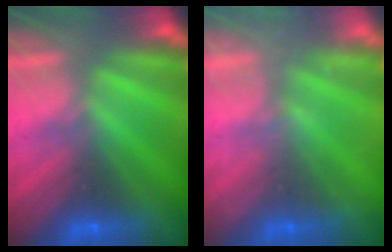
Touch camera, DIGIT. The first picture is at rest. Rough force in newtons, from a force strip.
{"total": 2.4}